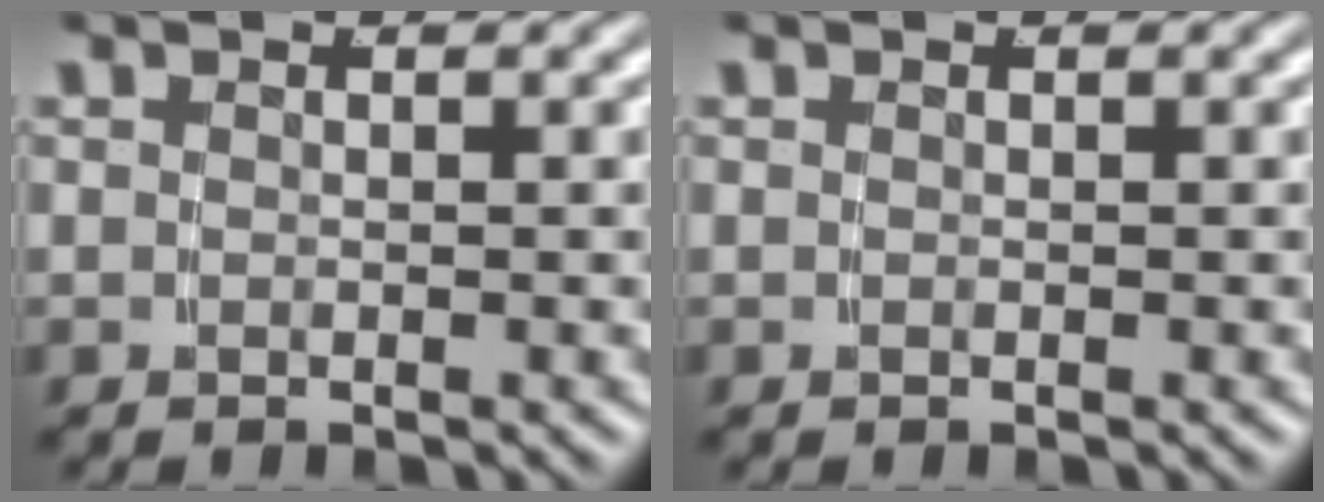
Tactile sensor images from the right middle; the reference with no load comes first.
{"total": 0.0}